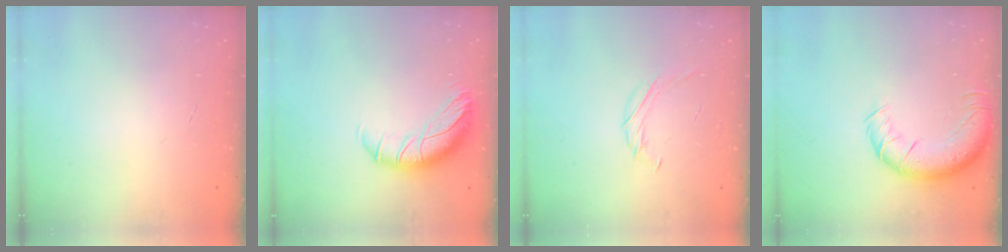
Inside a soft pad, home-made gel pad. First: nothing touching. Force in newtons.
{"total": 12.8, "press": 12.4, "slide": 2.9}
{"total": 7.1, "press": 7.0, "slide": 0.8}
{"total": 13.9, "press": 13.5, "slide": 3.3}